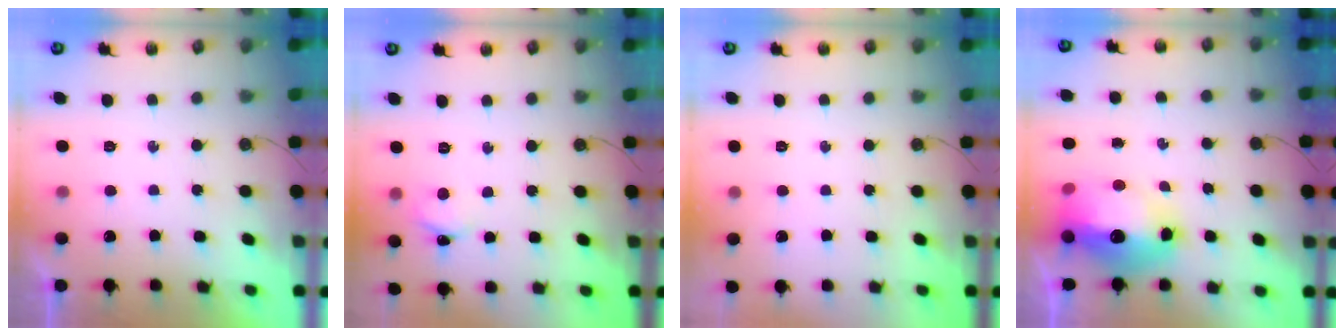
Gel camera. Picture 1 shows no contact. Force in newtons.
{"total": 3.1, "press": 3.0, "slide": 0.3}
{"total": 0.0}
{"total": 17.7, "press": 17.7, "slide": 1.7}